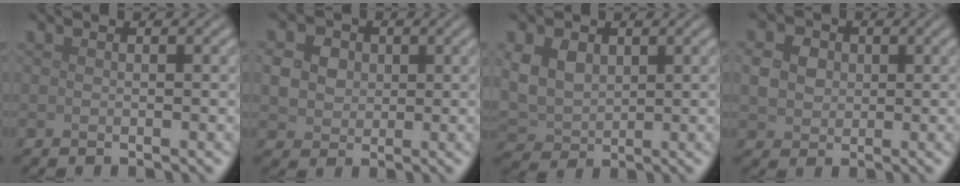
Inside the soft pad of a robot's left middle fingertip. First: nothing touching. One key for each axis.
{"total": 4.6, "fx": 1.1, "fy": 3.8, "fz": 2.2, "tx": -0.047, "ty": 0.015, "tz": 0.017}
{"total": 4.5, "fx": 1.3, "fy": 3.4, "fz": 2.7, "tx": -0.060, "ty": 0.002, "tz": 0.022}
{"total": 3.2, "fx": 0.5, "fy": 2.7, "fz": 1.6, "tx": -0.035, "ty": 0.006, "tz": 0.006}